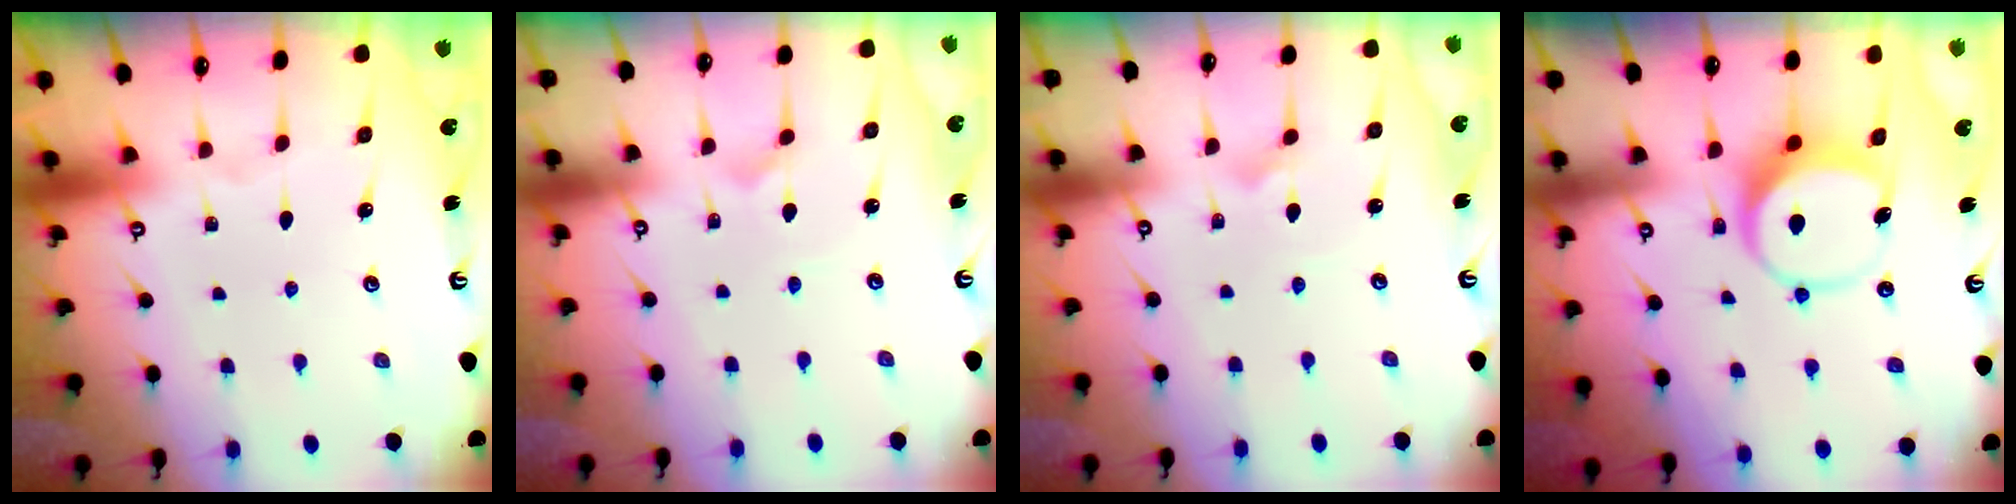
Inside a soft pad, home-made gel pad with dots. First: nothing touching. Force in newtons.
{"total": 2.3, "press": 2.3, "slide": 0.2}
{"total": 2.1, "press": 2.1, "slide": 0.1}
{"total": 7.6, "press": 7.6, "slide": 0.6}